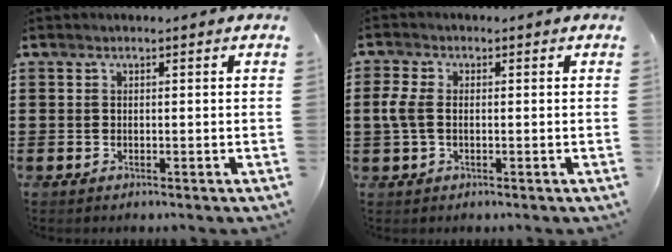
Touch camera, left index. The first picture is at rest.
{"total": 3.6, "force": [-0.1, 2.2, 2.9], "torque": [-0.080, 0.000, -0.008]}